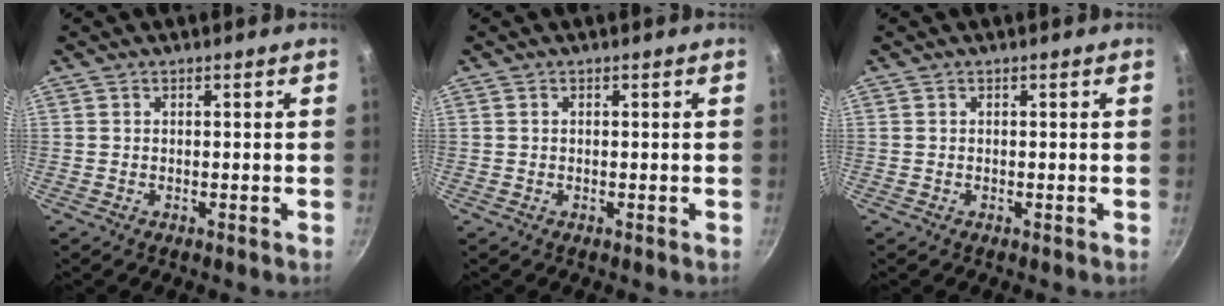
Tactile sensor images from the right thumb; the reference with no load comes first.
{"total": 0.0}
{"total": 0.0}